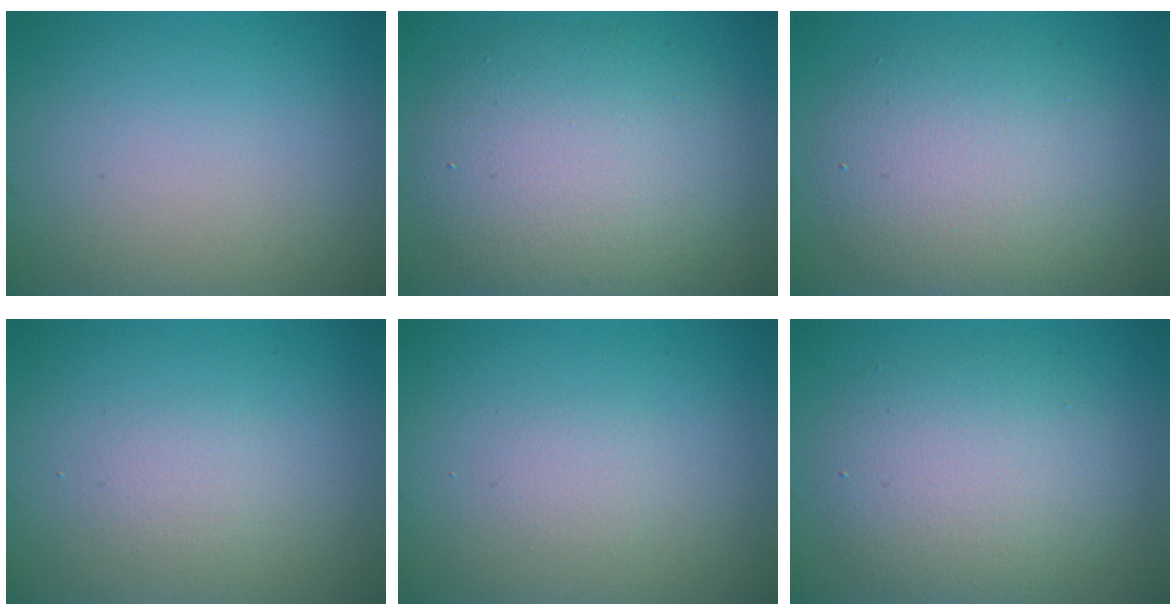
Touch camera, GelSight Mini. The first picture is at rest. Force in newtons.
{"total": 8.6, "press": 8.6, "slide": 0.6}
{"total": 6.1, "press": 6.1, "slide": 0.1}
{"total": 1.2, "press": 1.2, "slide": 0.1}
{"total": 2.6, "press": 2.6, "slide": 0.3}
{"total": 5.5, "press": 5.4, "slide": 0.4}